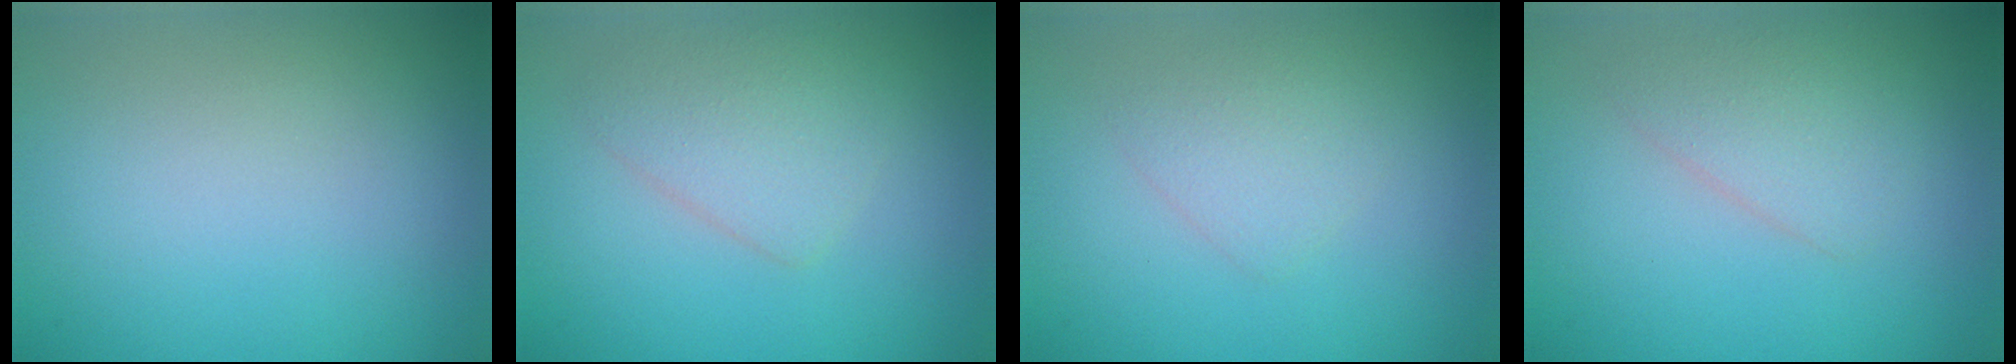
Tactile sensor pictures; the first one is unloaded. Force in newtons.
{"total": 2.9, "press": 2.9, "slide": 0.0}
{"total": 1.8, "press": 1.8, "slide": 0.0}
{"total": 2.3, "press": 2.3, "slide": 0.1}